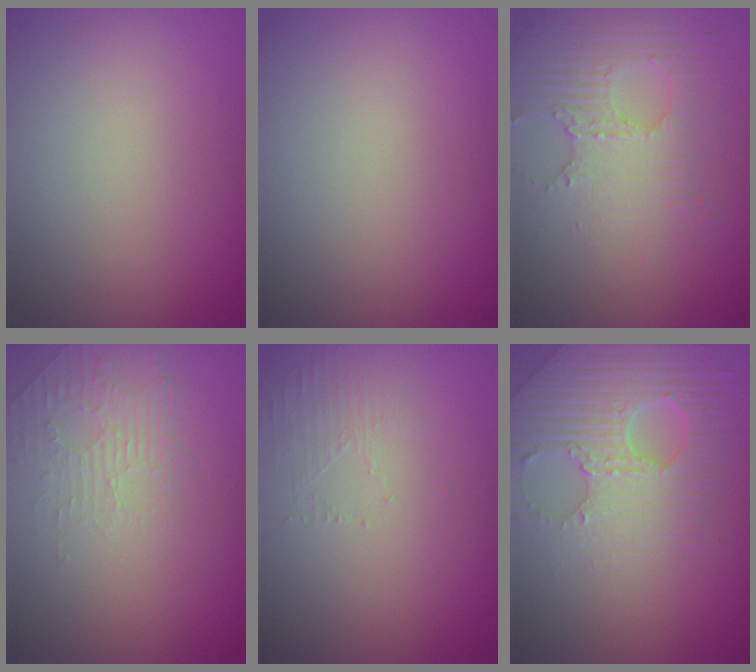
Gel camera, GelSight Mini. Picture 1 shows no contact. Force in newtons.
{"total": 0.0}
{"total": 3.5, "press": 3.3, "slide": 1.3}
{"total": 2.0, "press": 0.8, "slide": 1.8}
{"total": 1.4, "press": 0.4, "slide": 1.4}
{"total": 6.6, "press": 5.1, "slide": 4.2}